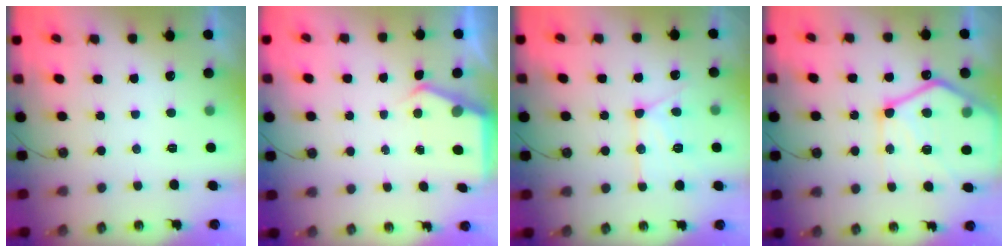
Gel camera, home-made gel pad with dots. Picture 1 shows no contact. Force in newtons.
{"total": 4.6, "press": 4.6, "slide": 0.5}
{"total": 13.4, "press": 13.3, "slide": 1.2}
{"total": 20.5, "press": 20.5, "slide": 1.1}